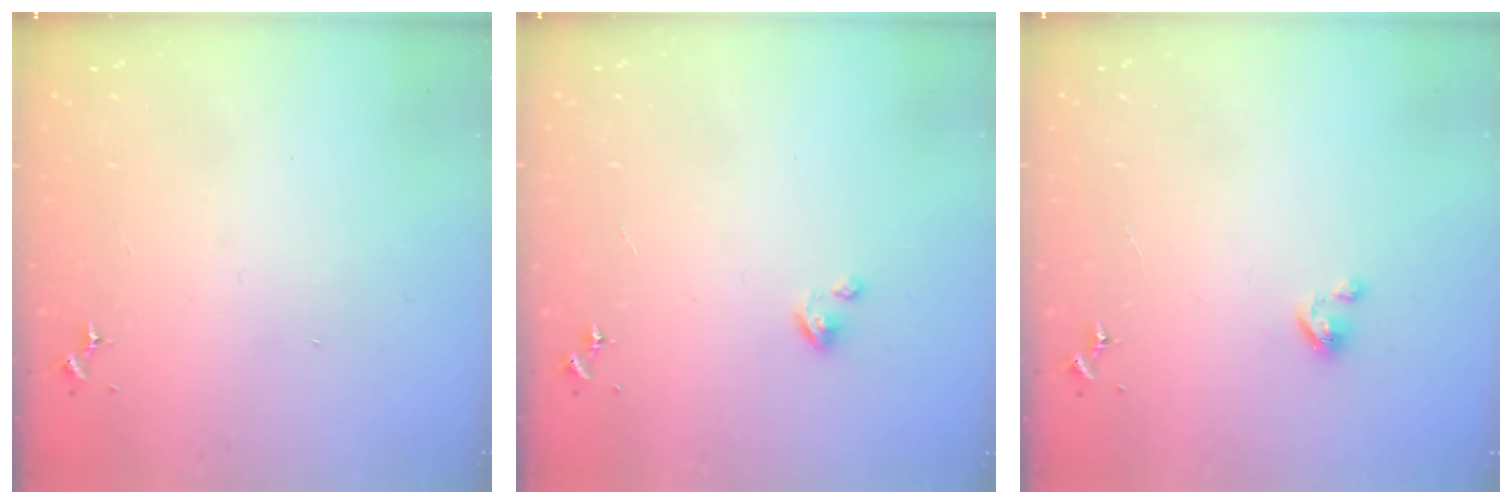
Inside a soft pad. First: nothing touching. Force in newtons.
{"total": 3.3, "press": 3.3, "slide": 0.2}
{"total": 2.4, "press": 2.4, "slide": 0.2}